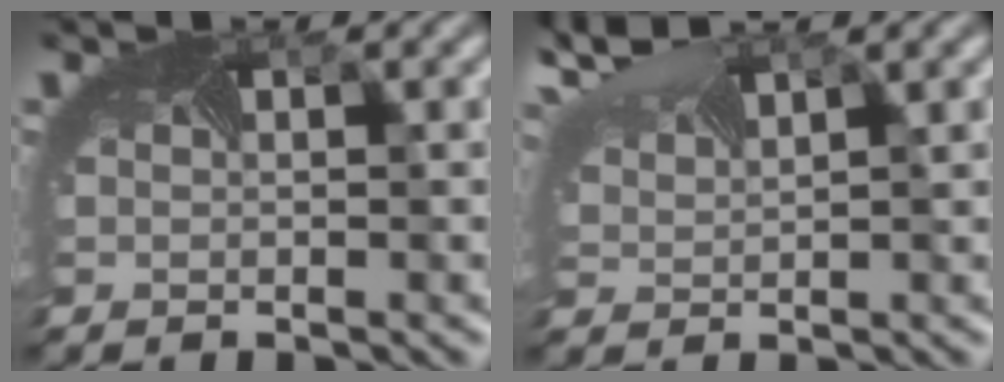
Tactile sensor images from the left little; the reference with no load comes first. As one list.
[{"total": 4.7, "force": [3.4, 1.5, 2.7], "torque": [-0.078, 0.021, 0.065]}]